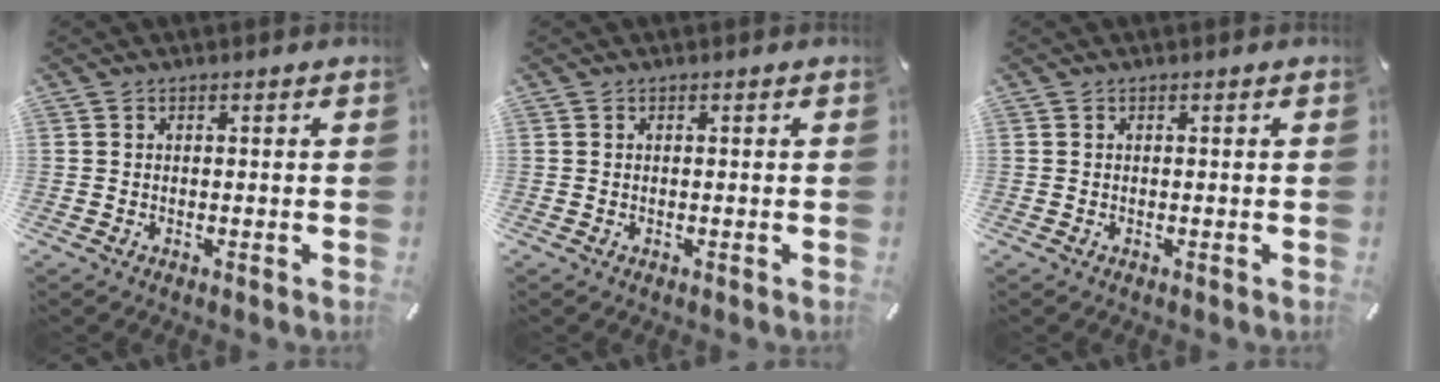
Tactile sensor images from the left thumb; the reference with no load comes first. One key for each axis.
{"total": 0.0}
{"total": 0.0}